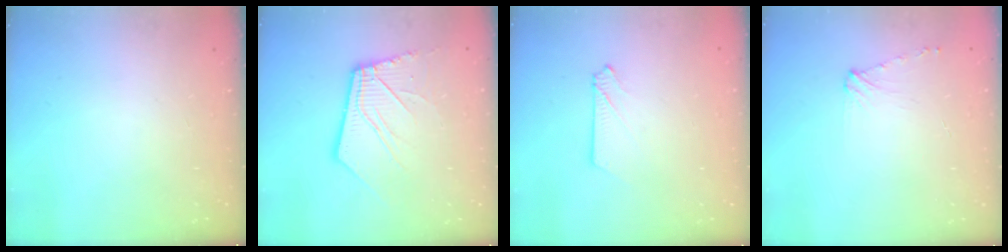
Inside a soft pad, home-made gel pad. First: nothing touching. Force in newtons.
{"total": 12.4, "press": 12.3, "slide": 1.7}
{"total": 2.6, "press": 2.6, "slide": 0.3}
{"total": 4.3, "press": 4.2, "slide": 0.6}